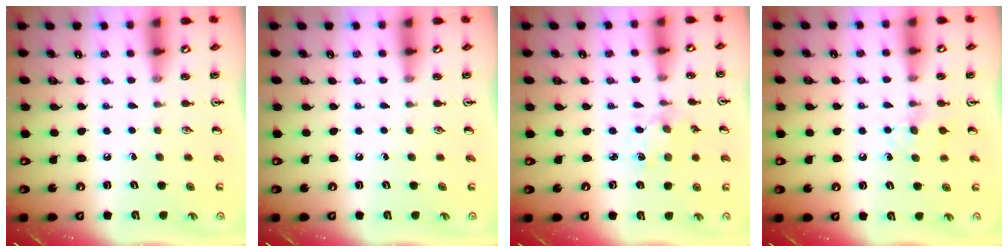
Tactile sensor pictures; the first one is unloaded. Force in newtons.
{"total": 0.0}
{"total": 2.0, "press": 1.9, "slide": 0.4}
{"total": 5.0, "press": 5.0, "slide": 0.7}